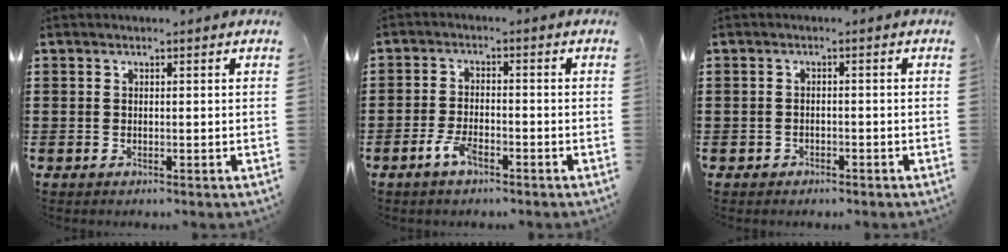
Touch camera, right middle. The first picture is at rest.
{"total": 3.9, "force": [-2.5, 1.3, 2.7], "torque": [-0.066, 0.000, -0.052]}
{"total": 1.1, "force": [-0.9, 0.6, 0.0], "torque": [-0.003, 0.003, -0.022]}